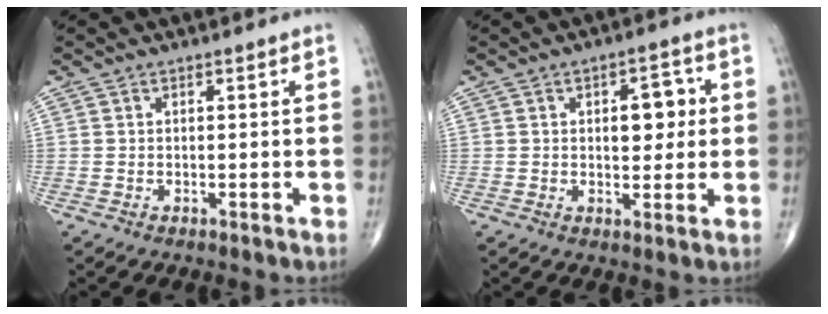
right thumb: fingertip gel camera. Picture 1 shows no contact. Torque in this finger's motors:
{"motor_torque": [0.32, 1.66, 0.72, 0.05, 0.00]}